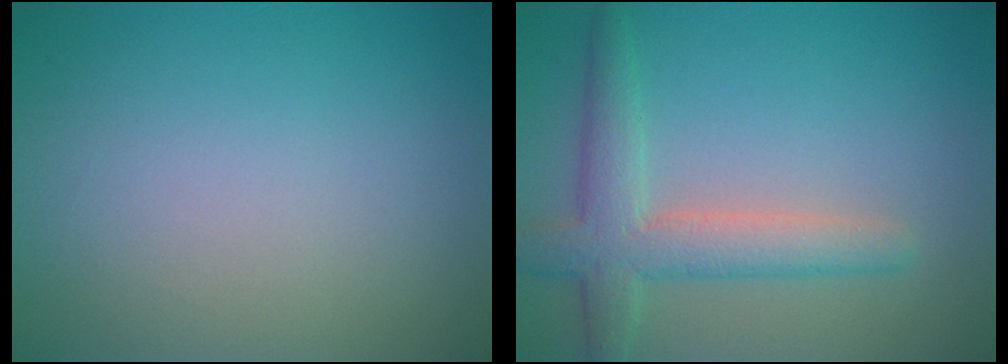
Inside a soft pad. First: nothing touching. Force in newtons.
{"total": 4.5, "press": 4.5, "slide": 0.2}